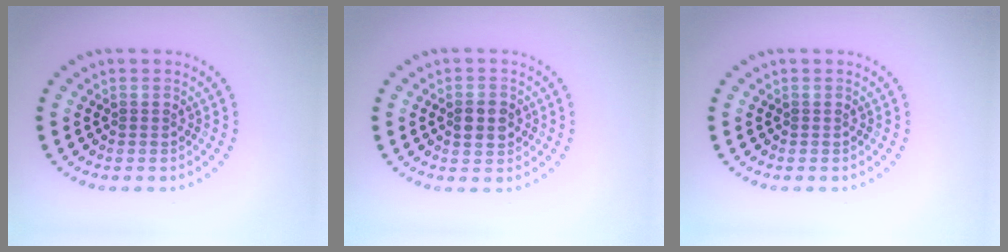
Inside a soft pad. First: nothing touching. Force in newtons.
{"total": 2.9, "press": 2.9, "slide": 0.0}
{"total": 0.0}